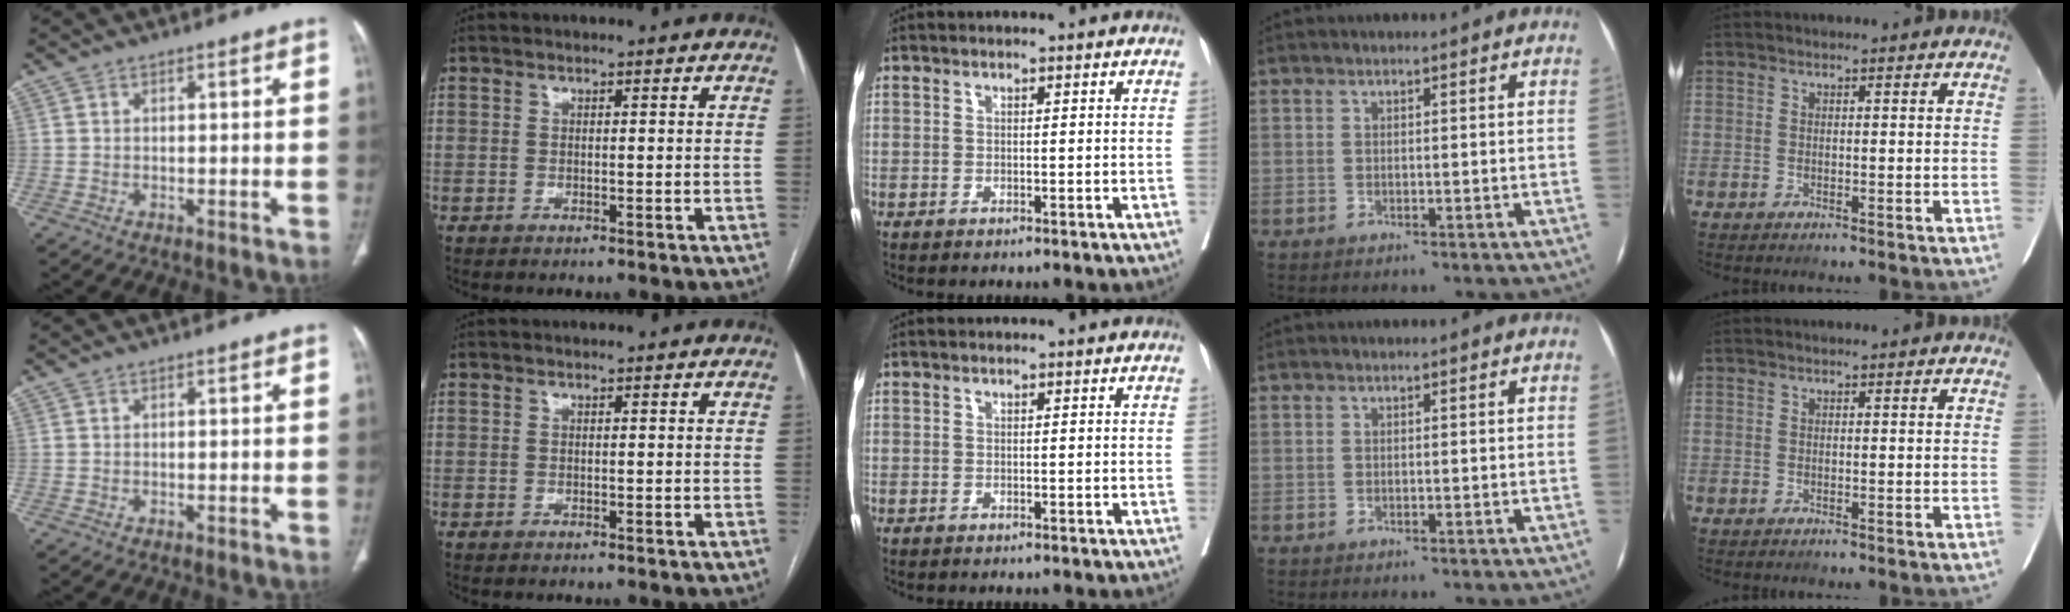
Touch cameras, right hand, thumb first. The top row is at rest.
{}